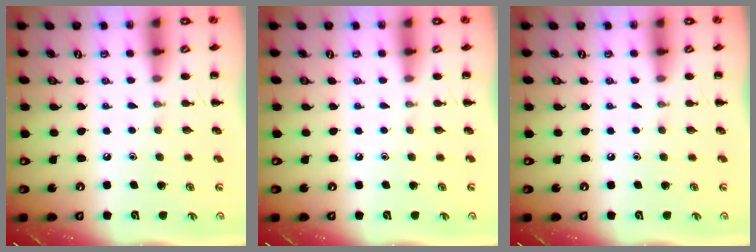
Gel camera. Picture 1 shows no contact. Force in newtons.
{"total": 0.0}
{"total": 0.0}